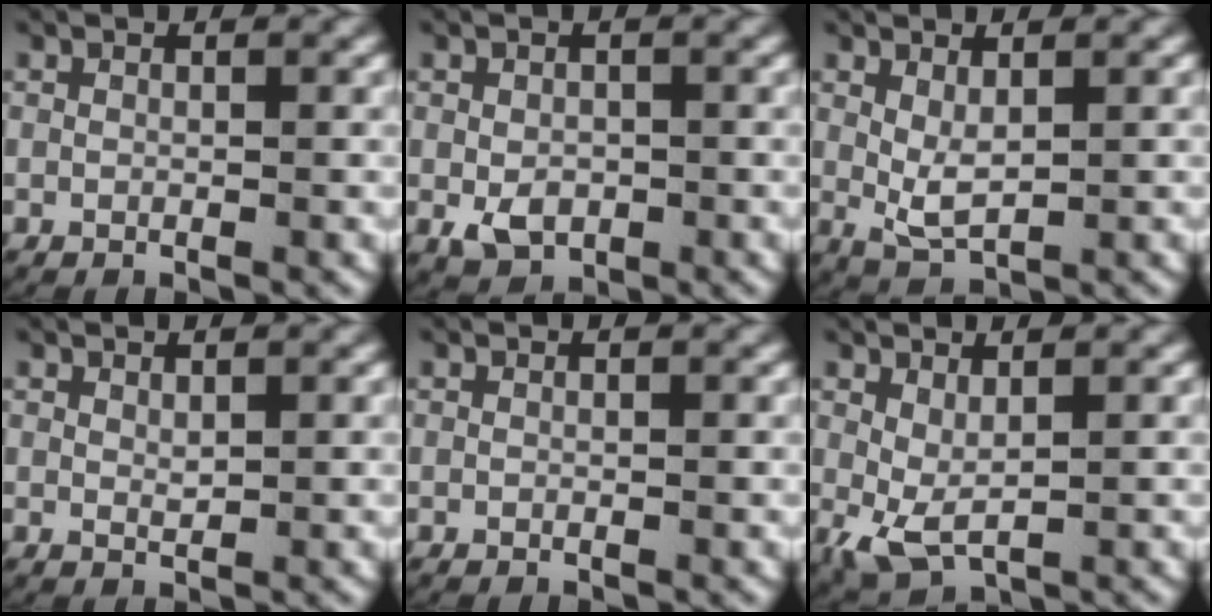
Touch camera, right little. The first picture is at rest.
{"total": 2.4, "force": [-0.7, 1.8, 1.4], "torque": [-0.031, -0.013, -0.007]}
{"total": 2.5, "force": [0.6, 1.2, 2.2], "torque": [-0.047, -0.016, 0.022]}
{"total": 0.9, "force": [0.5, 0.3, 0.7], "torque": [-0.015, -0.011, 0.016]}
{"total": 0.0}
{"total": 2.9, "force": [0.1, 1.6, 2.4], "torque": [-0.051, -0.022, 0.015]}